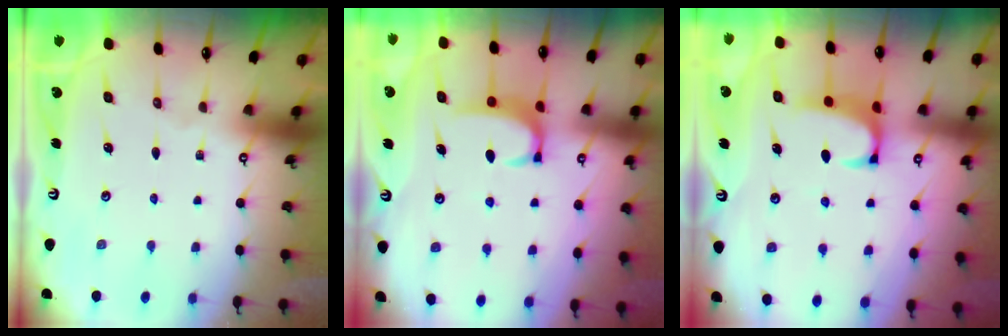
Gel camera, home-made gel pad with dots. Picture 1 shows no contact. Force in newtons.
{"total": 3.6, "press": 3.6, "slide": 0.4}
{"total": 1.9, "press": 1.7, "slide": 0.8}